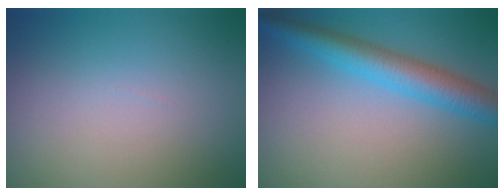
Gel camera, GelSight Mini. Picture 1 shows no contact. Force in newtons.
{"total": 5.2, "press": 5.2, "slide": 0.1}